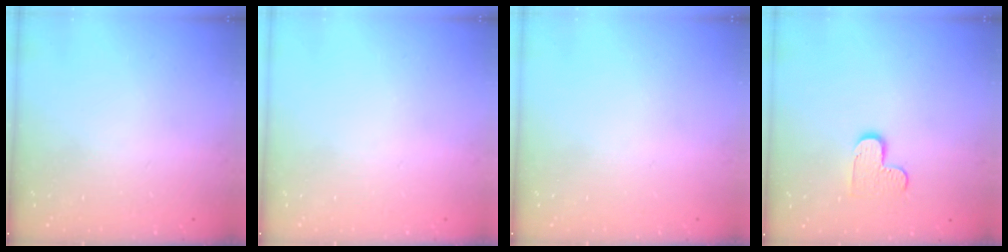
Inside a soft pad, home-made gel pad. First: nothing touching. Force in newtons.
{"total": 0.0}
{"total": 0.0}
{"total": 6.3, "press": 6.3, "slide": 0.4}